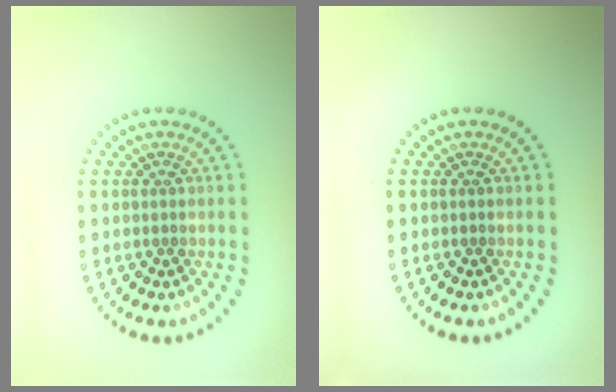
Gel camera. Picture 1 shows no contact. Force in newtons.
{"total": 0.0}